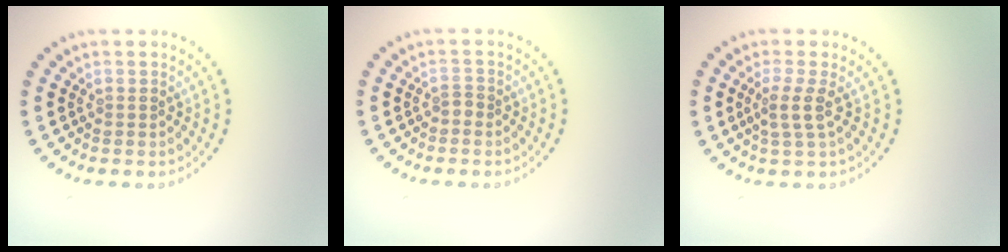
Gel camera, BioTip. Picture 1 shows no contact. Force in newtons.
{"total": 0.9, "press": 0.6, "slide": 0.6}
{"total": 2.1, "press": 1.6, "slide": 1.4}